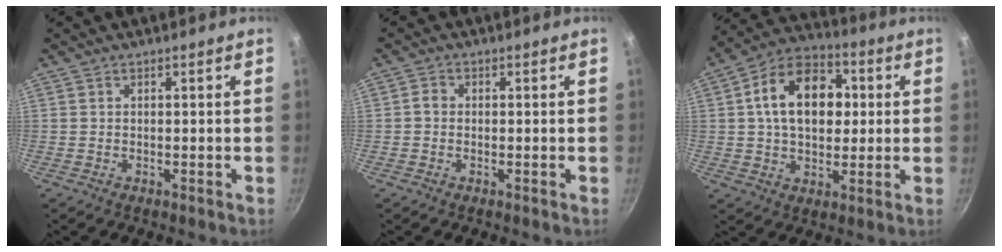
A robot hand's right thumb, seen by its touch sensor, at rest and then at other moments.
{"total": 1.6, "force": [-0.3, 1.4, 0.8], "torque": [-0.013, 0.010, -0.008]}
{"total": 16.2, "force": [2.6, 11.1, 11.5], "torque": [-0.151, 0.021, 0.025]}